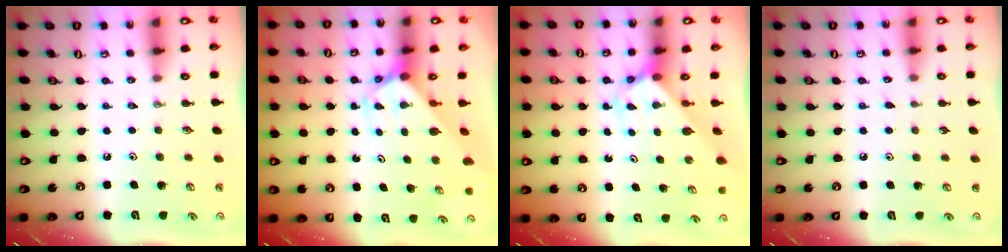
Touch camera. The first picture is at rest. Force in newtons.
{"total": 2.3, "press": 2.3, "slide": 0.2}
{"total": 2.6, "press": 2.6, "slide": 0.2}
{"total": 4.7, "press": 4.6, "slide": 0.5}